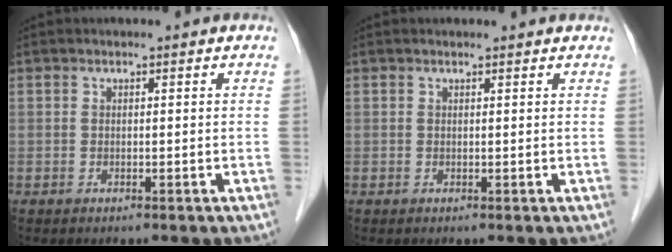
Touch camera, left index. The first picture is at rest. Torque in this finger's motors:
{"motor_torque": [0.37, -0.34, 0.02, 0.00]}